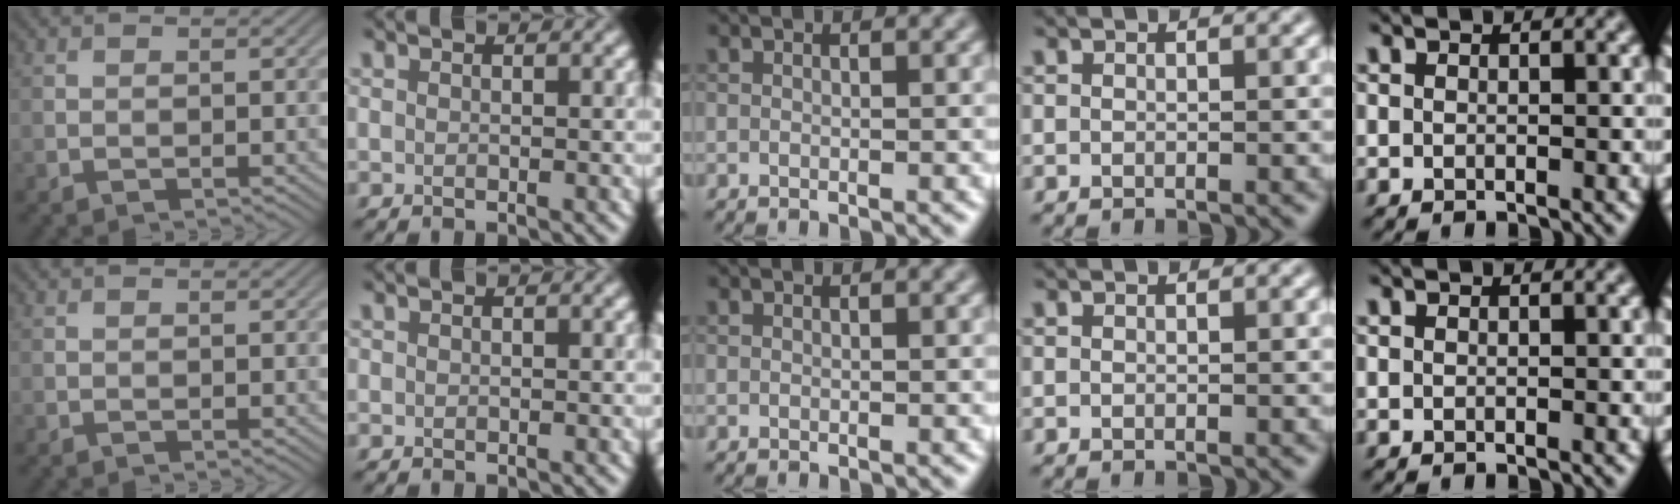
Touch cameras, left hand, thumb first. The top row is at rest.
{}